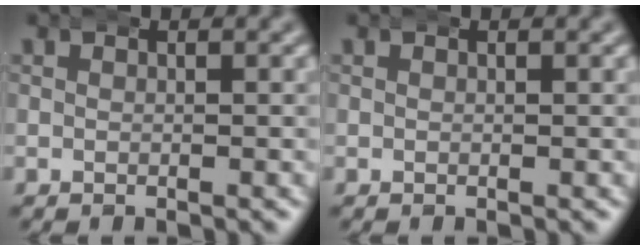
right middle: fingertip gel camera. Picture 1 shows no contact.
{"total": 0.0}